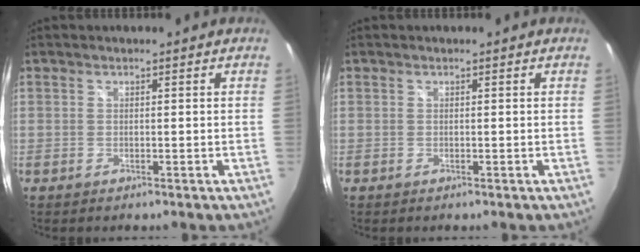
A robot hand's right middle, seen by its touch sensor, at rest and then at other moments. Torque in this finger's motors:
{"motor_torque": [-0.07, -0.07, 0.00, 0.01]}